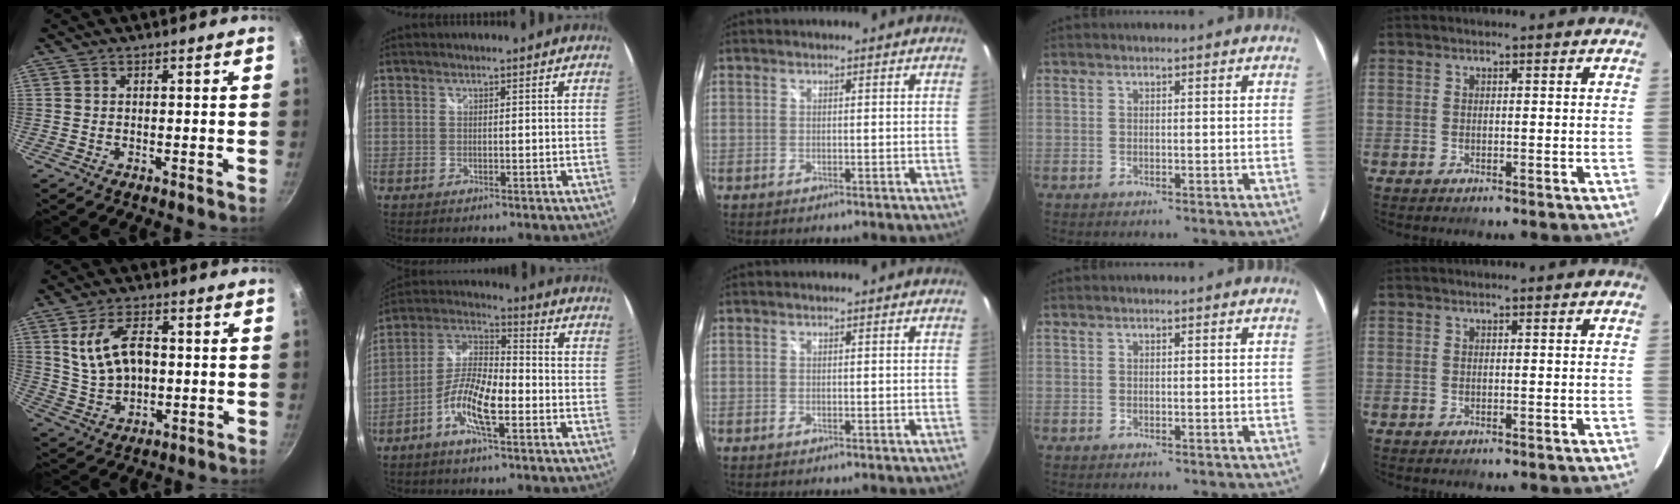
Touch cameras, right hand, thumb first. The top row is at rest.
{"thumb": {"total": 11.1, "force": [1.7, 6.8, 8.6], "torque": [-0.144, -0.001, 0.038]}, "index": {"total": 10.2, "force": [-4.5, 3.0, 8.7], "torque": [-0.186, 0.004, -0.091]}}